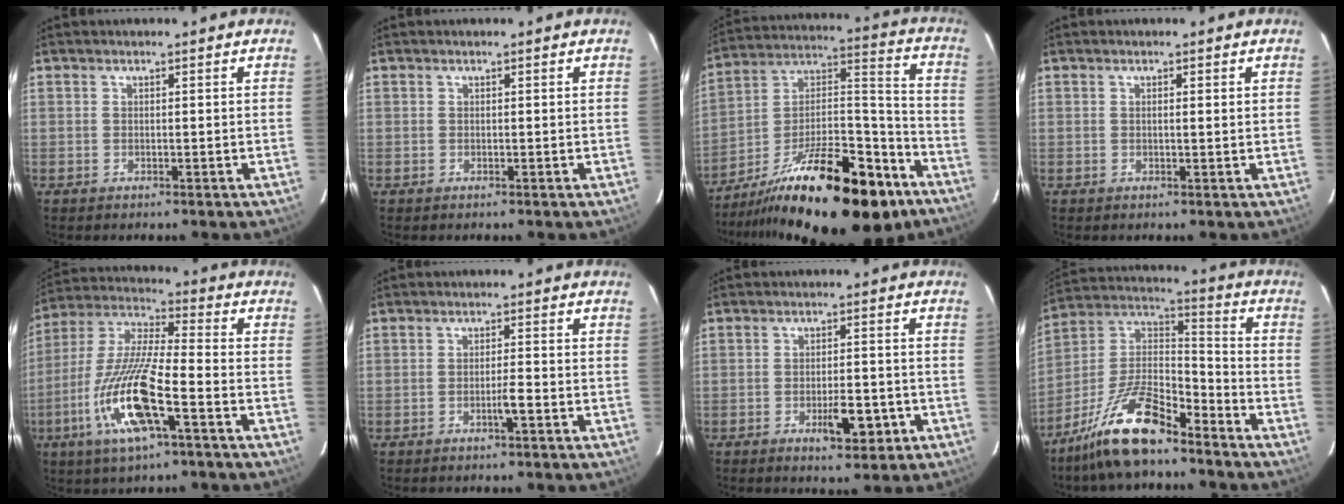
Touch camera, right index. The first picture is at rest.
{"total": 0.0}
{"total": 26.0, "force": [-17.5, 6.6, 18.0], "torque": [-0.249, 0.015, -0.279]}
{"total": 0.9, "force": [0.3, 0.1, 0.8], "torque": [-0.017, 0.004, 0.004]}
{"total": 15.8, "force": [-6.0, 2.0, 14.5], "torque": [-0.303, -0.012, -0.114]}
{"total": 2.1, "force": [-1.0, -0.2, 1.9], "torque": [-0.031, -0.001, -0.019]}
{"total": 5.4, "force": [-2.4, 1.6, 4.6], "torque": [-0.067, -0.001, -0.028]}
{"total": 14.8, "force": [-11.0, 3.4, 9.2], "torque": [-0.186, 0.013, -0.204]}